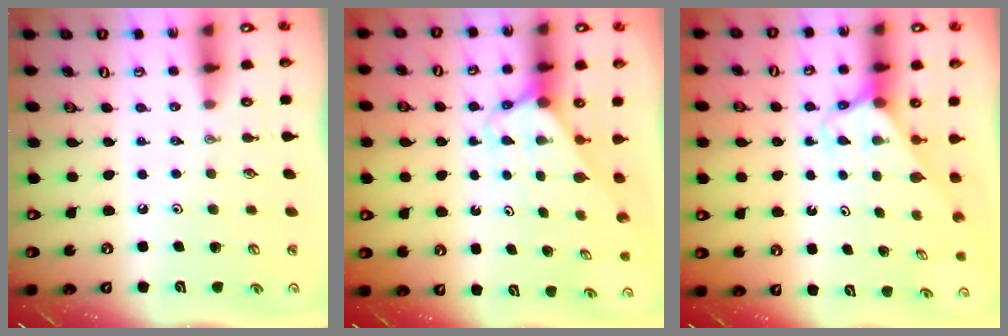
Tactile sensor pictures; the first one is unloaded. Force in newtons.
{"total": 2.8, "press": 2.8, "slide": 0.2}
{"total": 2.6, "press": 2.6, "slide": 0.1}